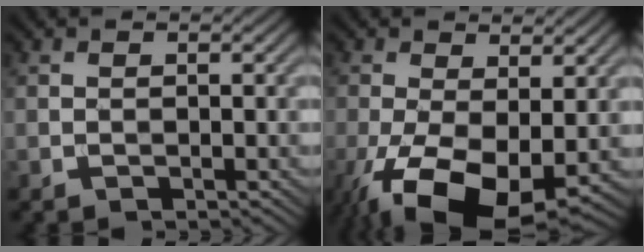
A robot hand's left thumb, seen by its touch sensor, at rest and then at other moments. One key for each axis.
{"total": 12.5, "fx": -4.1, "fy": 6.0, "fz": 10.3, "tx": -0.217, "ty": -0.023, "tz": -0.061}